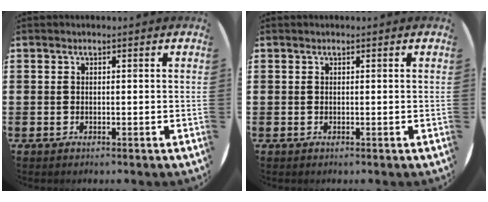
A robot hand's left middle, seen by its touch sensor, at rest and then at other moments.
{"total": 0.0}